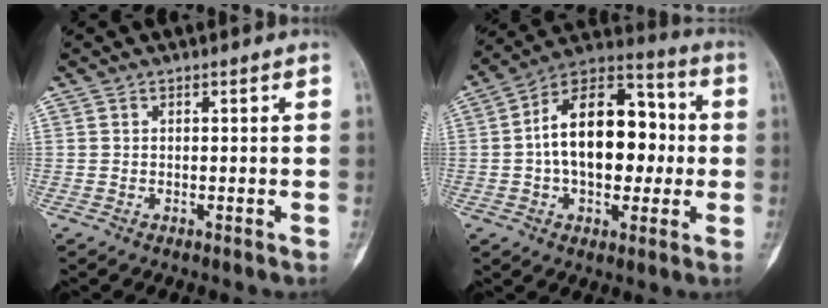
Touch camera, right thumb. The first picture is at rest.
{"total": 19.6, "force": [0.1, 11.9, 15.6], "torque": [-0.213, 0.037, -0.007]}